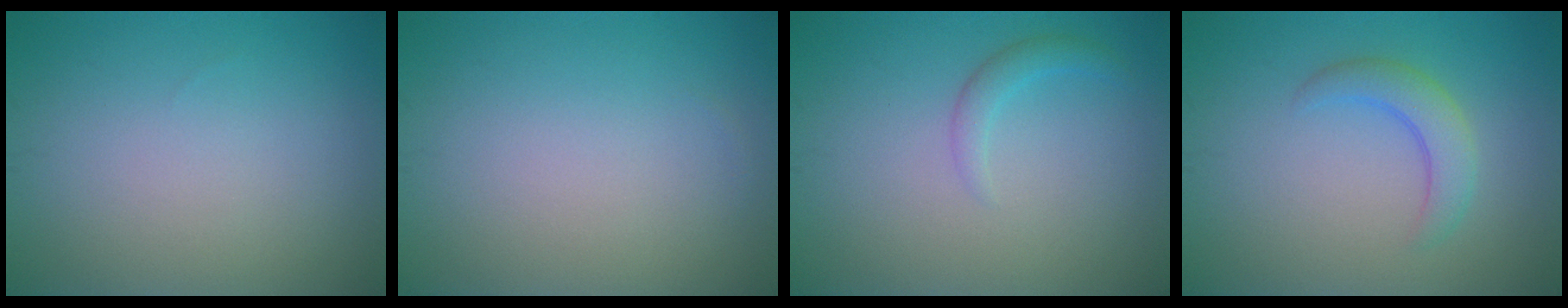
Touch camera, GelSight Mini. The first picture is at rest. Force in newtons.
{"total": 0.0}
{"total": 1.5, "press": 1.5, "slide": 0.0}
{"total": 2.9, "press": 2.9, "slide": 0.1}